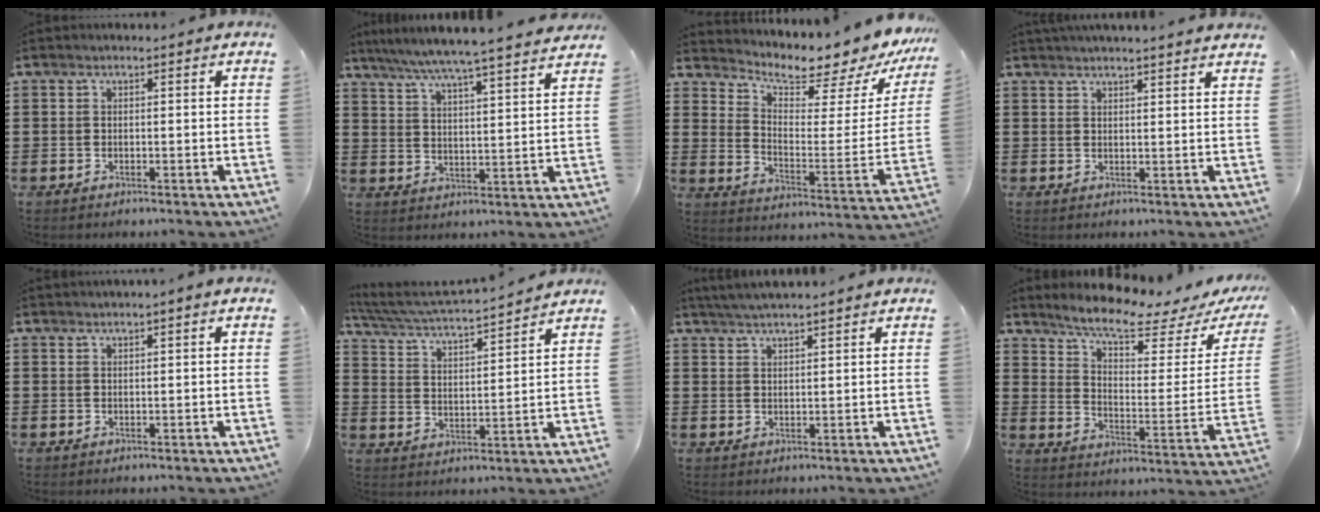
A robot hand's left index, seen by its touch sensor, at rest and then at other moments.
{"total": 5.8, "force": [5.3, -0.7, 2.4], "torque": [-0.068, -0.036, 0.087]}
{"total": 6.3, "force": [5.9, 1.5, 1.8], "torque": [-0.047, -0.060, 0.093]}
{"total": 2.1, "force": [2.1, -0.3, 0.3], "torque": [-0.010, -0.003, 0.040]}
{"total": 0.7, "force": [0.6, -0.2, 0.4], "torque": [-0.007, -0.002, 0.012]}
{"total": 4.1, "force": [3.9, -0.1, 1.2], "torque": [-0.046, -0.033, 0.061]}
{"total": 2.5, "force": [2.4, -0.3, 0.6], "torque": [-0.017, 0.000, 0.045]}
{"total": 8.2, "force": [6.9, 1.0, 4.4], "torque": [-0.097, -0.039, 0.117]}